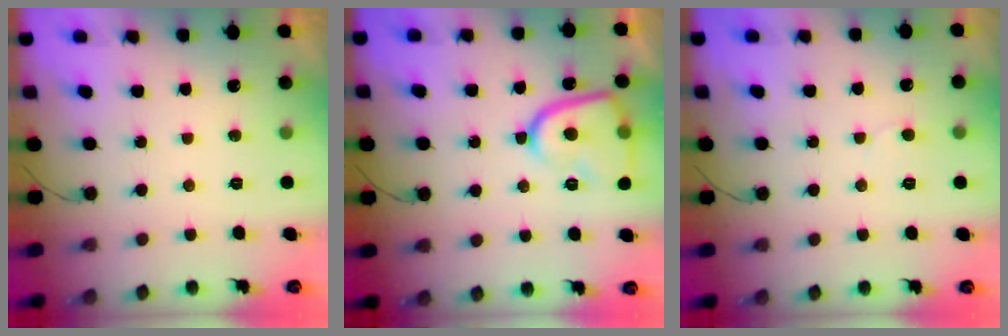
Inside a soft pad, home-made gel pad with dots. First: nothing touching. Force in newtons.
{"total": 13.8, "press": 13.7, "slide": 1.4}
{"total": 5.4, "press": 5.4, "slide": 0.5}